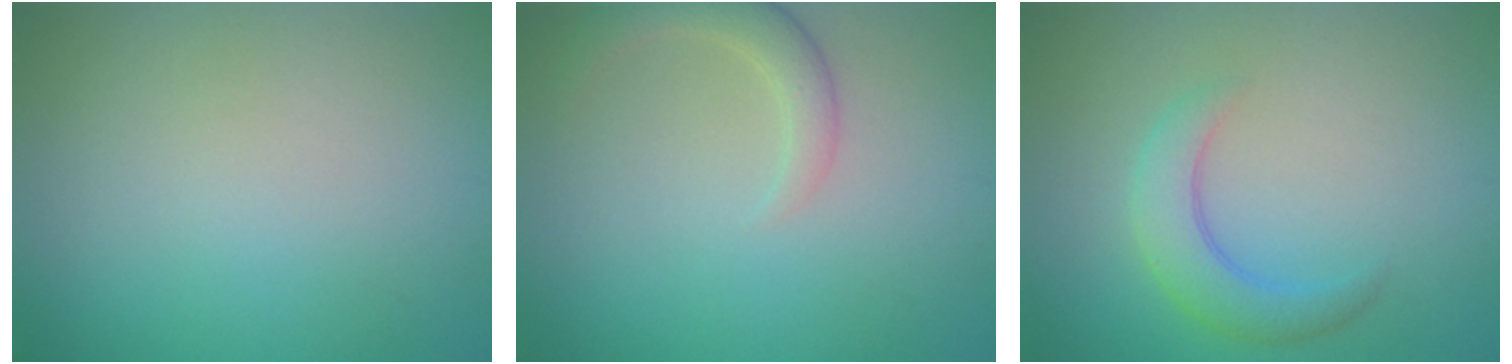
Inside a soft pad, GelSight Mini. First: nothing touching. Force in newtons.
{"total": 2.6, "press": 2.5, "slide": 0.4}
{"total": 3.3, "press": 3.3, "slide": 0.2}